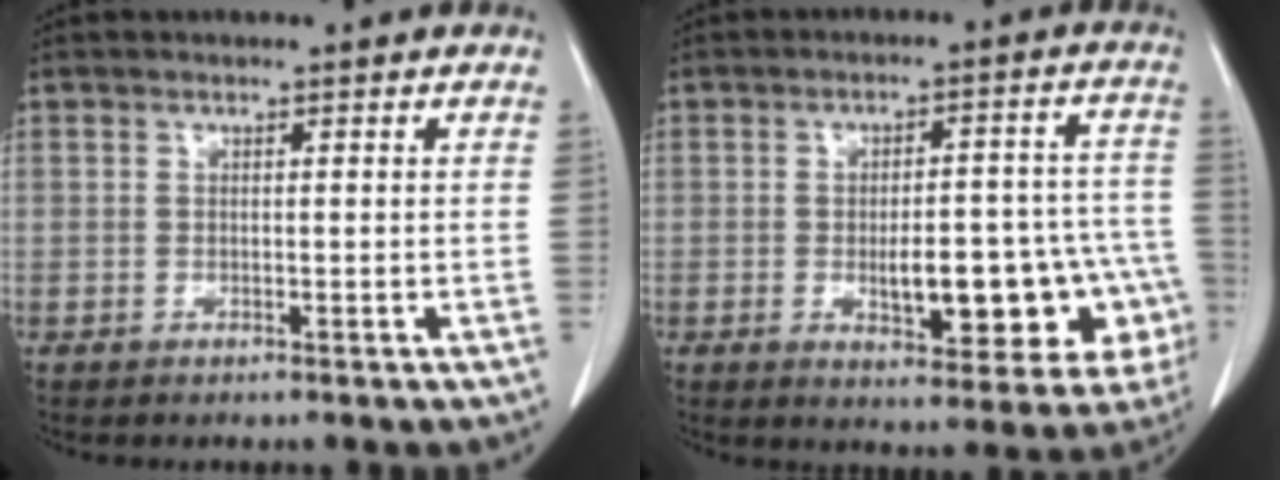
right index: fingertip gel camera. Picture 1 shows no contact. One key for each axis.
{"total": 15.1, "fx": -4.1, "fy": 5.9, "fz": 13.3, "tx": -0.116, "ty": 0.038, "tz": -0.035}